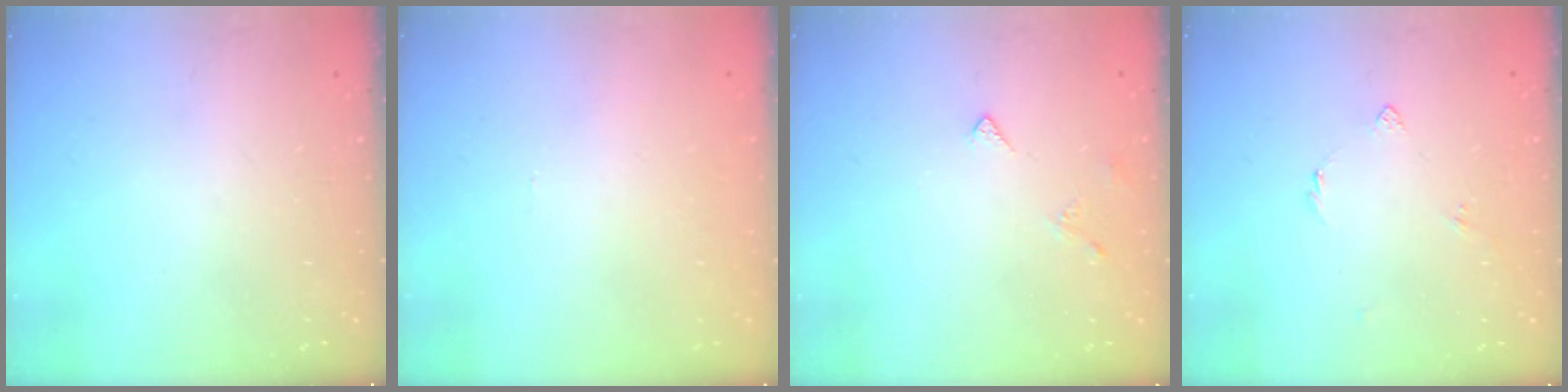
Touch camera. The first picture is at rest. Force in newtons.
{"total": 0.5, "press": 0.5, "slide": 0.2}
{"total": 3.0, "press": 3.0, "slide": 0.6}
{"total": 2.6, "press": 2.5, "slide": 0.7}